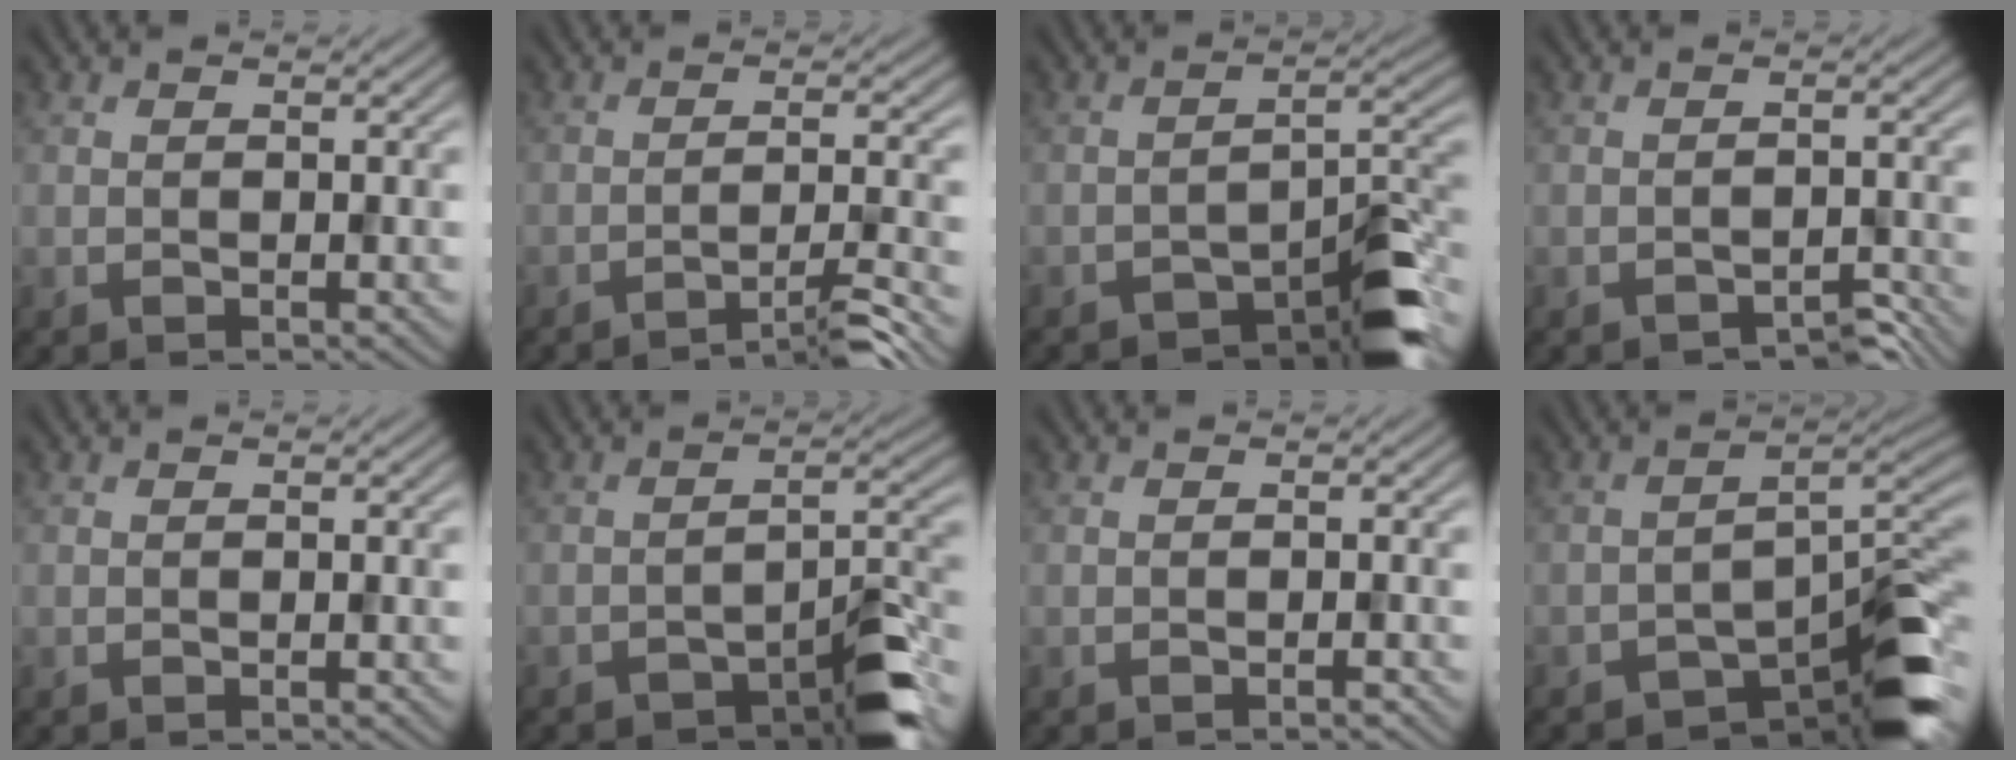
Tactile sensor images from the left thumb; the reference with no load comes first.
{"total": 4.9, "force": [-3.7, 0.2, 3.2], "torque": [-0.043, 0.018, -0.076]}
{"total": 7.9, "force": [-5.5, 2.5, 5.1], "torque": [-0.059, 0.007, -0.091]}
{"total": 2.3, "force": [-2.1, 0.5, 0.9], "torque": [-0.009, 0.003, -0.032]}
{"total": 0.0}
{"total": 7.1, "force": [-5.0, 2.1, 4.6], "torque": [-0.056, 0.007, -0.080]}
{"total": 0.8, "force": [-0.6, 0.0, 0.6], "torque": [-0.007, 0.002, -0.012]}
{"total": 9.6, "force": [-6.4, 3.3, 6.4], "torque": [-0.070, 0.003, -0.110]}